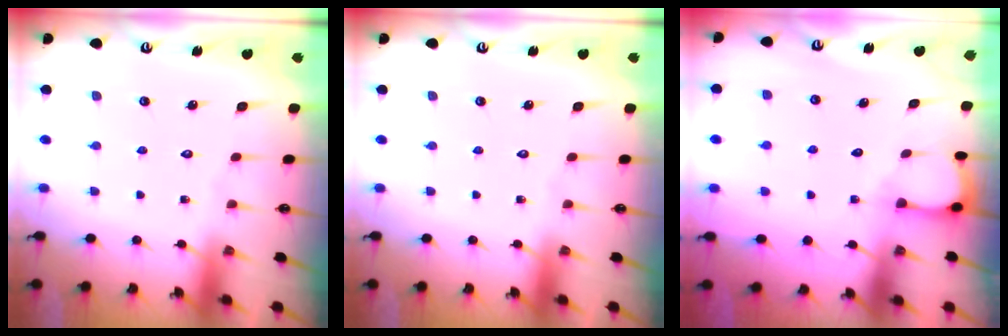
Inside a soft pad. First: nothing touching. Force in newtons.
{"total": 0.0}
{"total": 3.6, "press": 3.6, "slide": 0.4}